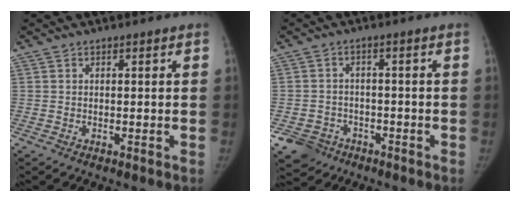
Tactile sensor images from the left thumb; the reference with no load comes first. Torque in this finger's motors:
{"motor_torque": [1.98, 2.17, -0.01, 0.13, 0.27]}